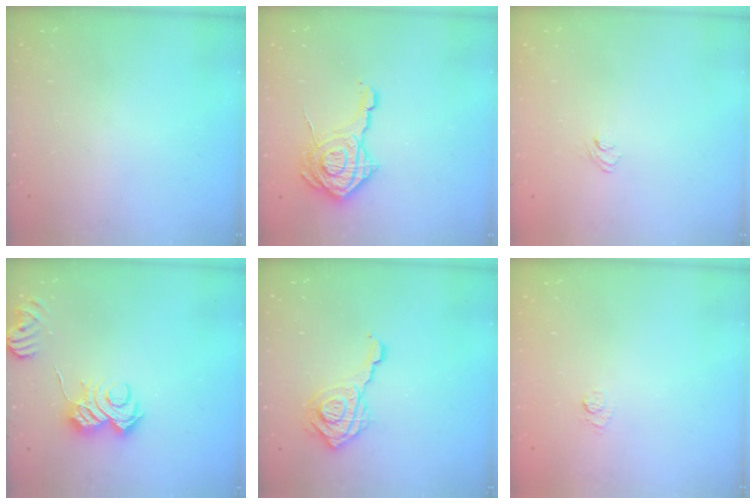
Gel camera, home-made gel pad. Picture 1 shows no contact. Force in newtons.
{"total": 18.4, "press": 18.3, "slide": 1.1}
{"total": 4.3, "press": 4.0, "slide": 1.4}
{"total": 8.5, "press": 8.5, "slide": 0.7}
{"total": 13.8, "press": 13.8, "slide": 1.3}
{"total": 5.6, "press": 5.4, "slide": 1.4}